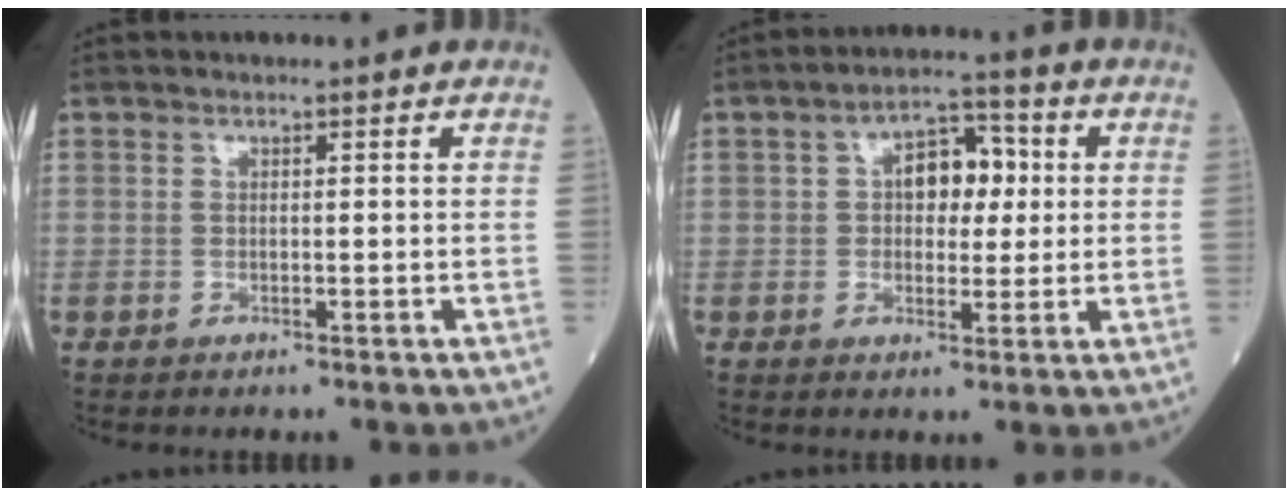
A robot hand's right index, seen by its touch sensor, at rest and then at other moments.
{"total": 7.0, "force": [1.1, 4.0, 5.7], "torque": [-0.083, 0.025, 0.015]}